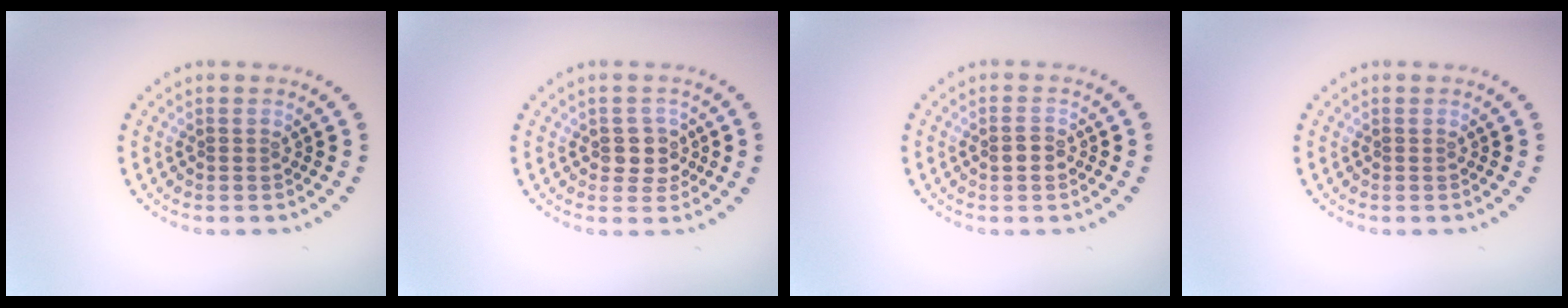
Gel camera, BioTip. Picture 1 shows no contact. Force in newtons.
{"total": 2.3, "press": 2.0, "slide": 1.0}
{"total": 1.2, "press": 1.2, "slide": 0.1}
{"total": 0.0}